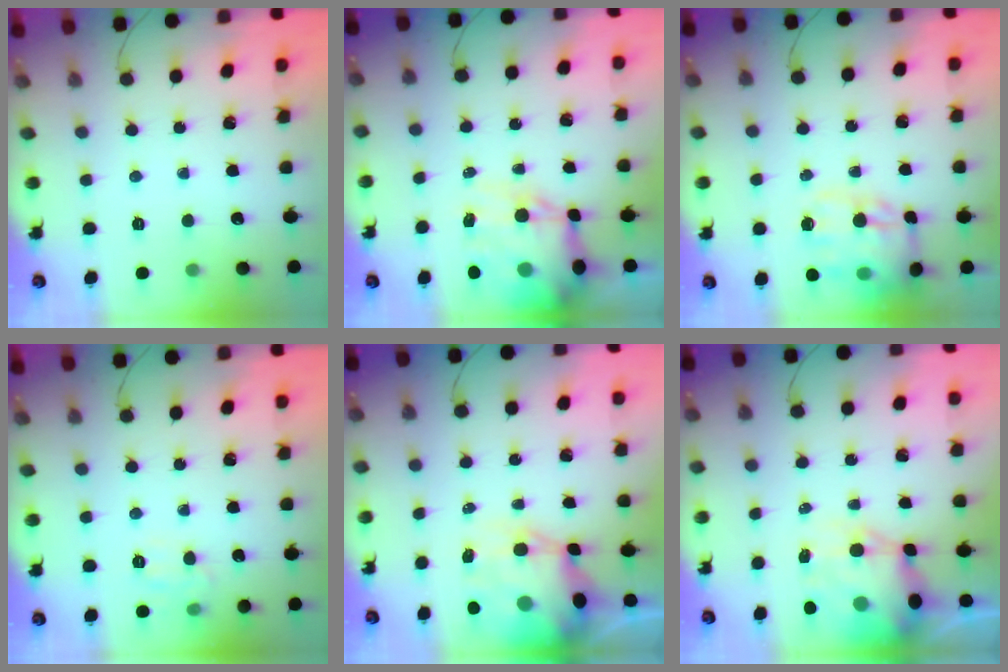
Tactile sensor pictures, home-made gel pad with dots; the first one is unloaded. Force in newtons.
{"total": 15.1, "press": 14.7, "slide": 3.6}
{"total": 15.6, "press": 15.1, "slide": 3.8}
{"total": 7.1, "press": 7.0, "slide": 1.2}
{"total": 8.7, "press": 8.3, "slide": 2.7}
{"total": 8.9, "press": 8.5, "slide": 2.6}